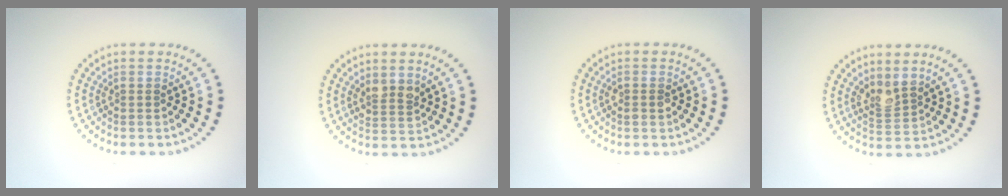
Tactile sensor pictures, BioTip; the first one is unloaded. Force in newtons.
{"total": 1.7, "press": 1.5, "slide": 0.9}
{"total": 1.1, "press": 1.0, "slide": 0.3}
{"total": 2.0, "press": 1.6, "slide": 1.3}